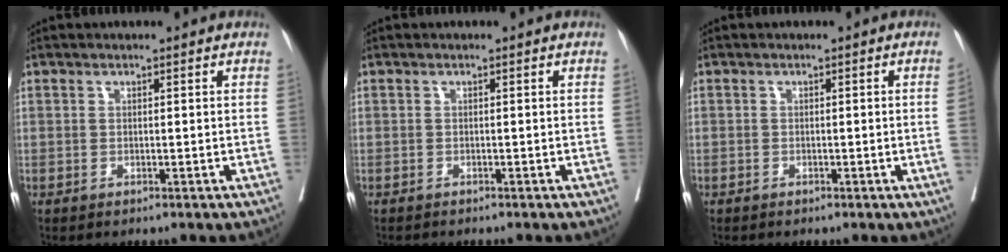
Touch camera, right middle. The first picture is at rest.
{"total": 1.4, "force": [-1.3, 0.2, 0.4], "torque": [-0.009, -0.002, -0.019]}
{"total": 1.1, "force": [-0.3, -0.4, 1.0], "torque": [-0.007, 0.001, -0.005]}